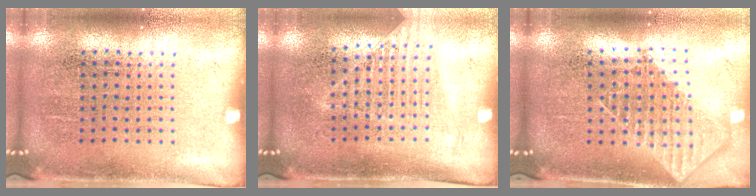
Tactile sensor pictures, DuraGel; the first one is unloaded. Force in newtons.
{"total": 1.3, "press": 1.2, "slide": 0.5}
{"total": 1.9, "press": 1.5, "slide": 1.1}